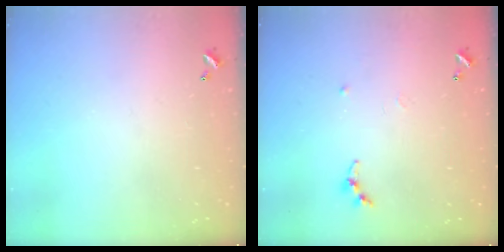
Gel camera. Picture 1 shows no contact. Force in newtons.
{"total": 7.4, "press": 7.3, "slide": 0.9}